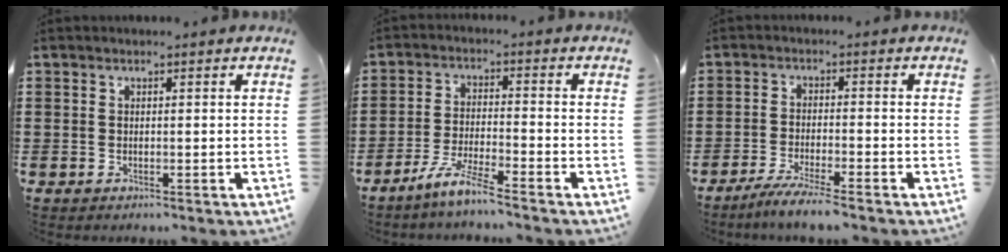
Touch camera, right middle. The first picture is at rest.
{"total": 5.6, "force": [-4.6, -0.1, 3.1], "torque": [-0.070, -0.012, -0.090]}
{"total": 4.0, "force": [-3.6, -0.3, 1.8], "torque": [-0.036, -0.008, -0.069]}